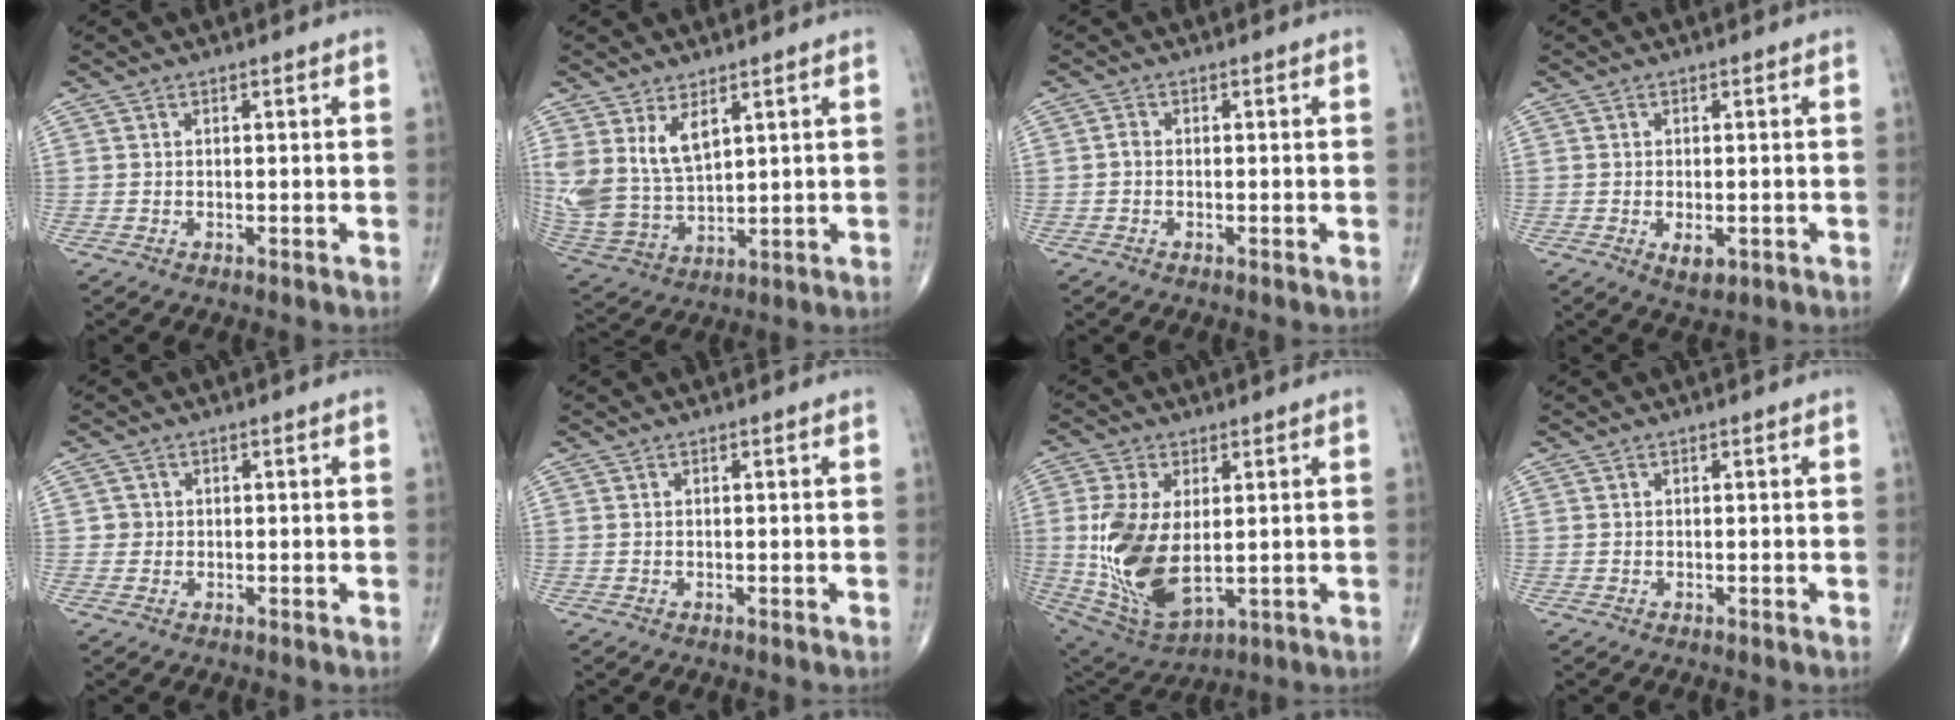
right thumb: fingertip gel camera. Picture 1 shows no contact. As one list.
[{"total": 10.5, "force": [4.8, 5.6, 7.5], "torque": [-0.144, -0.022, 0.113]}, {"total": 0.9, "force": [-0.3, 0.6, 0.6], "torque": [-0.008, 0.001, -0.009]}, {"total": 3.3, "force": [-1.0, 1.8, 2.7], "torque": [-0.039, -0.005, -0.009]}, {"total": 1.4, "force": [0.0, 1.4, 0.0], "torque": [0.011, 0.005, -0.003]}, {"total": 0.0}, {"total": 16.6, "force": [0.3, 9.1, 13.9], "torque": [-0.284, -0.014, 0.028]}, {"total": 0.0}]